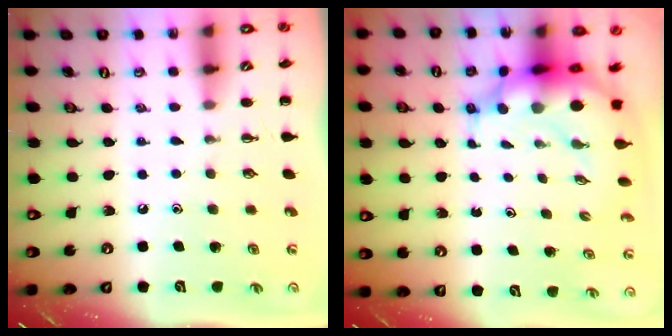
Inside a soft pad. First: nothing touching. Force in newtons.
{"total": 9.7, "press": 9.4, "slide": 2.3}